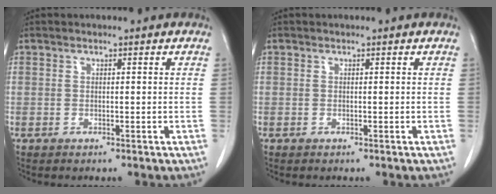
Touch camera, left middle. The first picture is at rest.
{"total": 0.0}